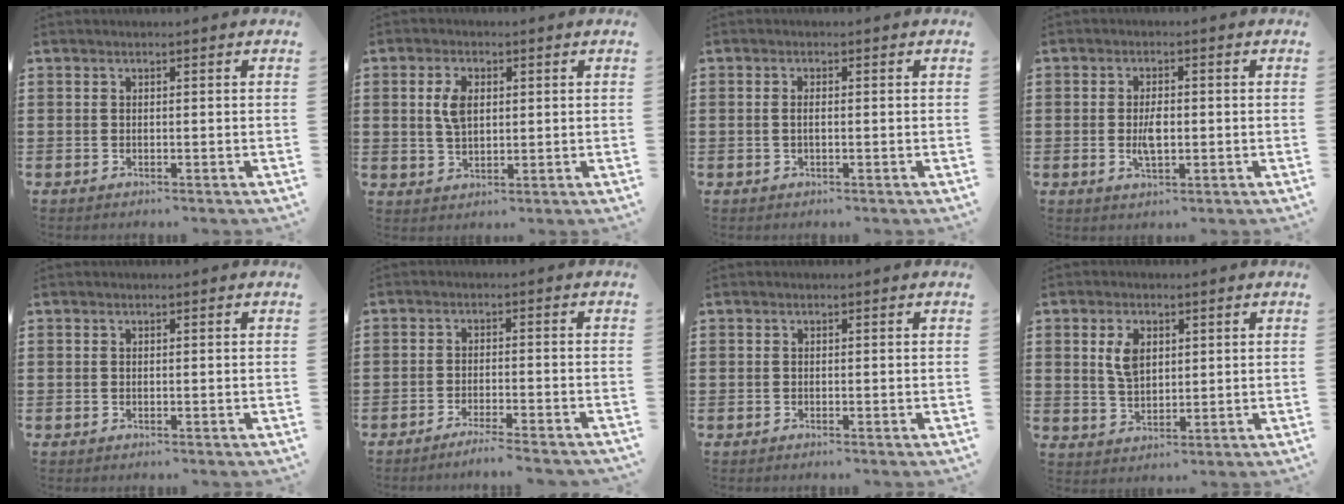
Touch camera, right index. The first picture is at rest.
{"total": 4.6, "force": [1.0, 2.5, 3.7], "torque": [-0.087, 0.008, 0.014]}
{"total": 1.2, "force": [-0.1, 0.4, 1.1], "torque": [-0.022, 0.000, -0.002]}
{"total": 3.7, "force": [-0.3, 1.7, 3.3], "torque": [-0.068, 0.001, -0.009]}
{"total": 0.0}
{"total": 2.9, "force": [-2.7, -0.5, 0.9], "torque": [-0.017, -0.001, -0.053]}
{"total": 0.0}
{"total": 5.0, "force": [1.5, 2.9, 3.7], "torque": [-0.083, 0.010, 0.025]}